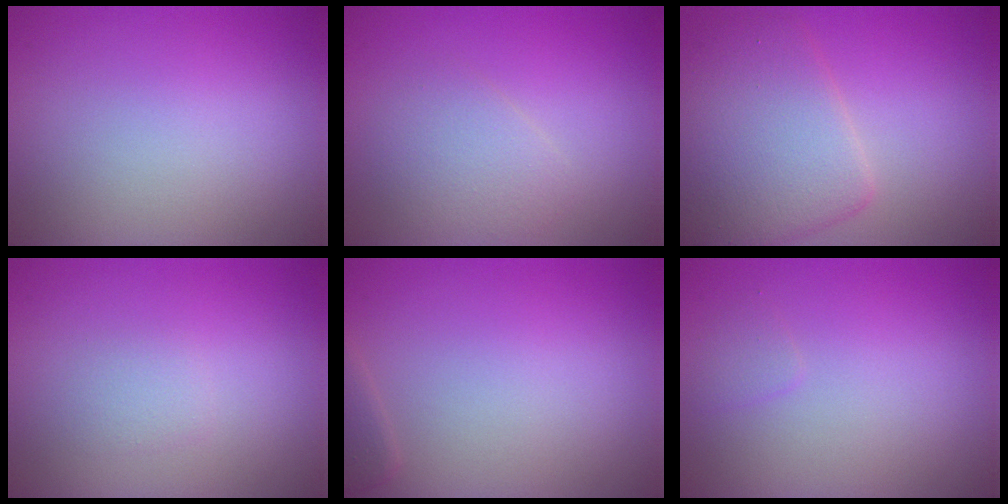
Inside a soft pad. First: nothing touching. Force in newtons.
{"total": 2.6, "press": 2.6, "slide": 0.1}
{"total": 7.1, "press": 7.1, "slide": 0.2}
{"total": 1.0, "press": 1.0, "slide": 0.0}
{"total": 1.1, "press": 1.1, "slide": 0.1}
{"total": 0.7, "press": 0.7, "slide": 0.0}